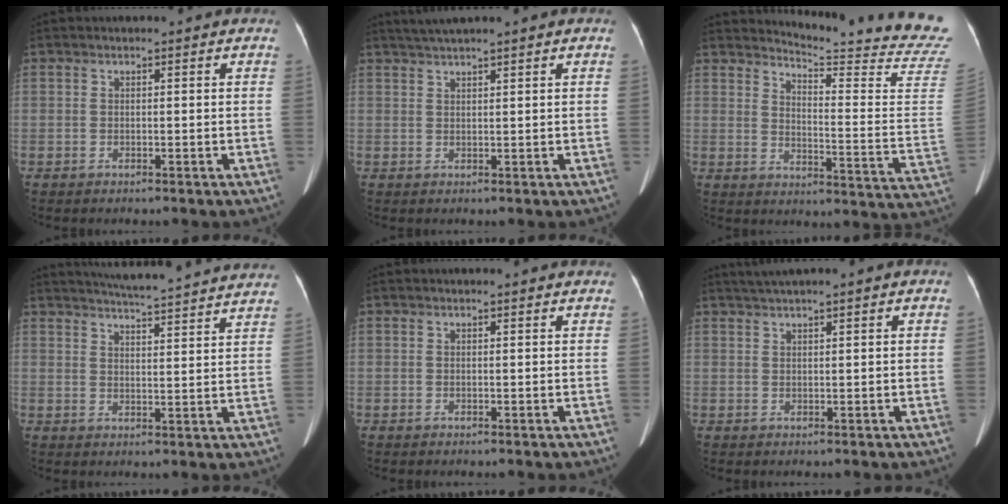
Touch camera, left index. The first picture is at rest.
{"total": 3.8, "force": [3.1, -0.4, 2.2], "torque": [-0.043, 0.026, 0.060]}
{"total": 20.4, "force": [19.8, -1.8, 4.6], "torque": [-0.076, -0.174, 0.223]}
{"total": 18.3, "force": [17.1, 0.2, 6.4], "torque": [-0.102, -0.008, 0.216]}
{"total": 1.2, "force": [1.1, 0.1, 0.4], "torque": [-0.014, 0.009, 0.012]}
{"total": 3.1, "force": [2.3, -0.3, 2.1], "torque": [-0.046, 0.023, 0.047]}